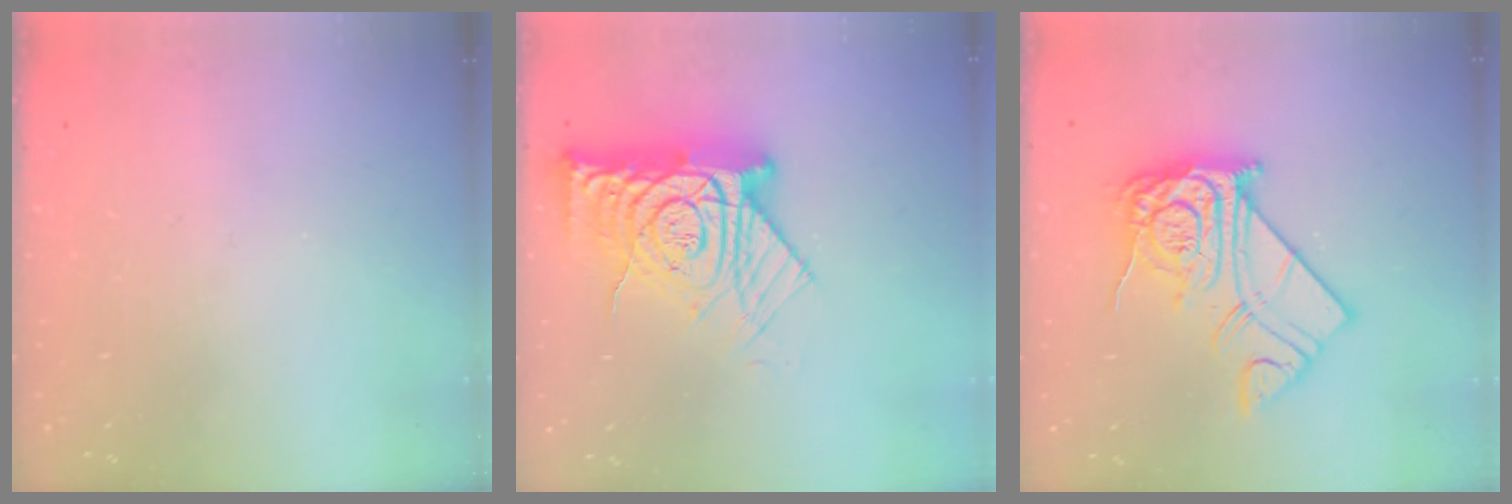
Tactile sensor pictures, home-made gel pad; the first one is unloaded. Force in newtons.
{"total": 17.3, "press": 17.2, "slide": 1.7}
{"total": 16.2, "press": 16.1, "slide": 1.3}